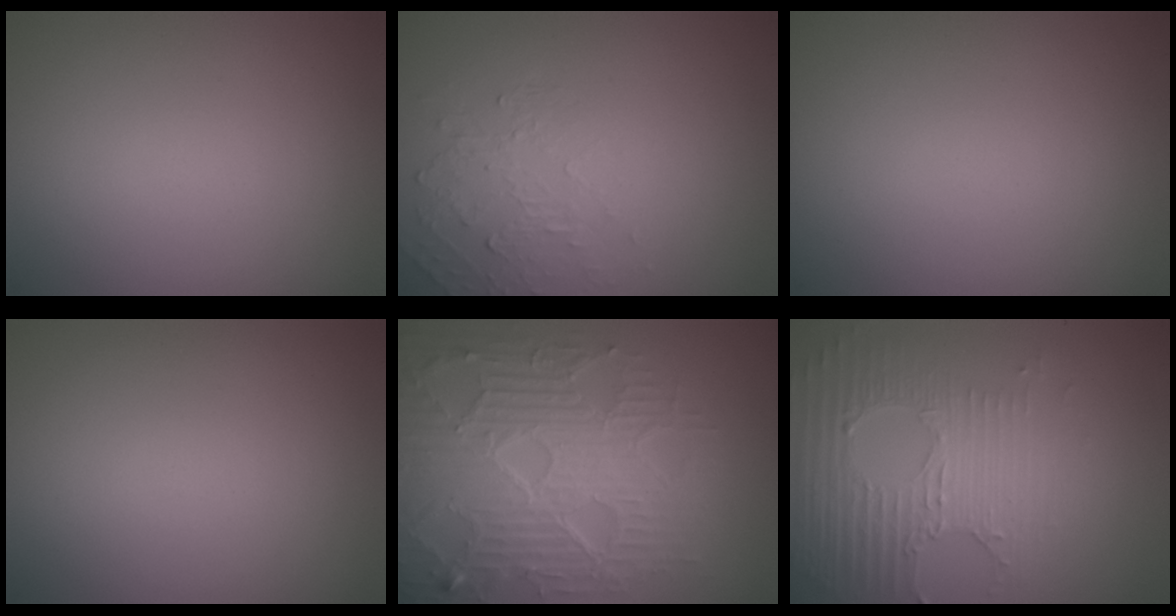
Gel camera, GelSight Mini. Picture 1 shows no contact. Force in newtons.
{"total": 1.9, "press": 0.5, "slide": 1.9}
{"total": 0.0}
{"total": 0.0}
{"total": 8.9, "press": 6.2, "slide": 6.4}
{"total": 5.2, "press": 3.3, "slide": 4.1}